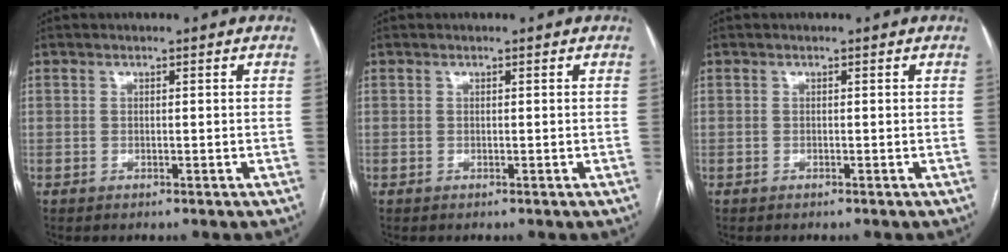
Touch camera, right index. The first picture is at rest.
{"total": 0.0}
{"total": 0.0}